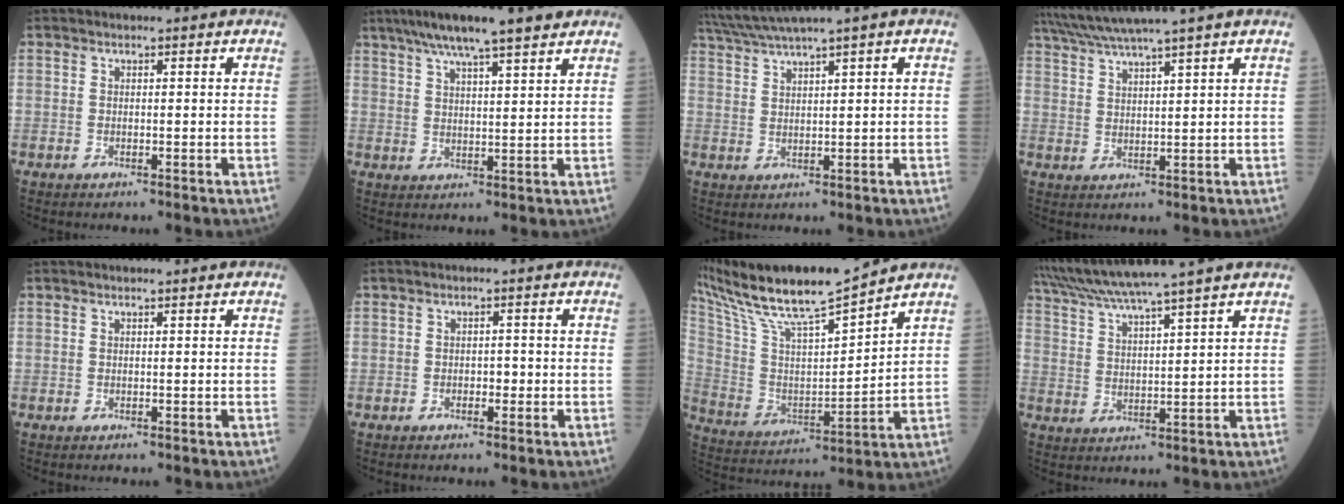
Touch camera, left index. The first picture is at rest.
{"total": 11.9, "force": [9.3, 0.7, 7.4], "torque": [-0.124, 0.026, 0.138]}
{"total": 5.8, "force": [4.5, -1.4, 3.3], "torque": [-0.076, 0.015, 0.093]}
{"total": 8.7, "force": [7.4, -2.0, 4.1], "torque": [-0.075, 0.018, 0.128]}
{"total": 0.6, "force": [0.5, -0.1, 0.2], "torque": [-0.009, 0.004, 0.010]}
{"total": 1.3, "force": [-0.4, 0.7, 0.9], "torque": [-0.009, 0.001, -0.010]}
{"total": 16.8, "force": [14.9, 0.2, 7.8], "torque": [-0.161, 0.003, 0.275]}
{"total": 12.5, "force": [10.9, -2.2, 5.7], "torque": [-0.107, 0.012, 0.180]}